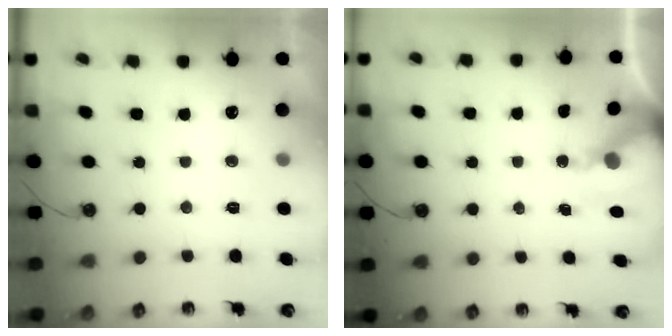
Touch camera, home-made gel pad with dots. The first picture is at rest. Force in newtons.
{"total": 6.8, "press": 6.7, "slide": 0.6}